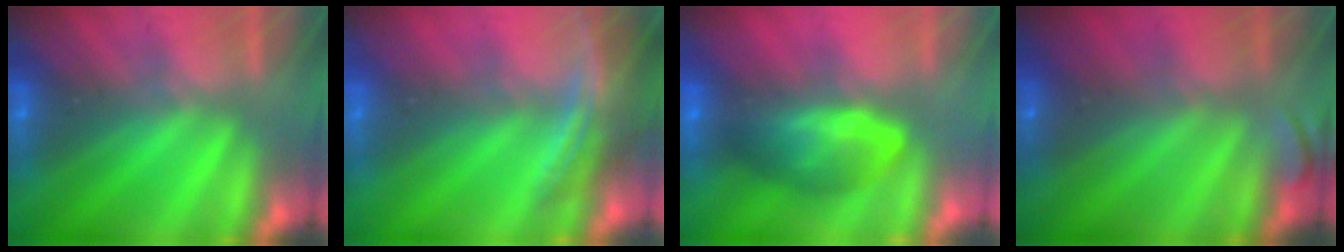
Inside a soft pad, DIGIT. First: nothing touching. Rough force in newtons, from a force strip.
{"total": 3.5}
{"total": 7.7}
{"total": 2.3}